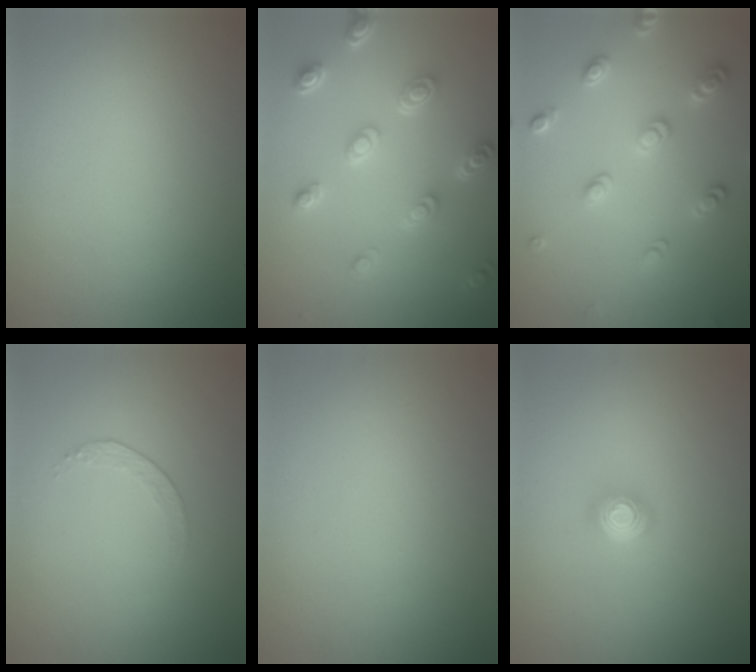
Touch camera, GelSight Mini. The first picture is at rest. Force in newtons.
{"total": 4.5, "press": 3.4, "slide": 3.0}
{"total": 2.8, "press": 2.8, "slide": 0.2}
{"total": 1.2, "press": 0.5, "slide": 1.1}
{"total": 0.0}
{"total": 2.1, "press": 1.4, "slide": 1.6}